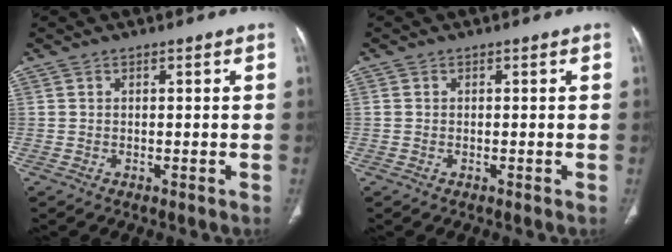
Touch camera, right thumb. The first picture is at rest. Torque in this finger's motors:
{"motor_torque": [0.35, 0.33, 1.04, -0.32, 0.30]}